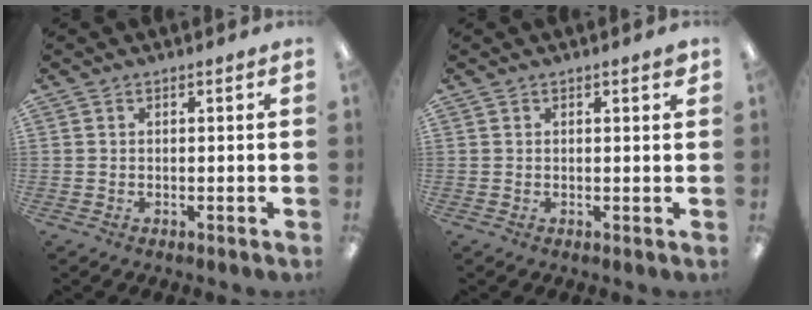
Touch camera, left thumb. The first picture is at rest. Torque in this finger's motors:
{"motor_torque": [0.02, -0.04, -0.39, 0.20, 0.04]}